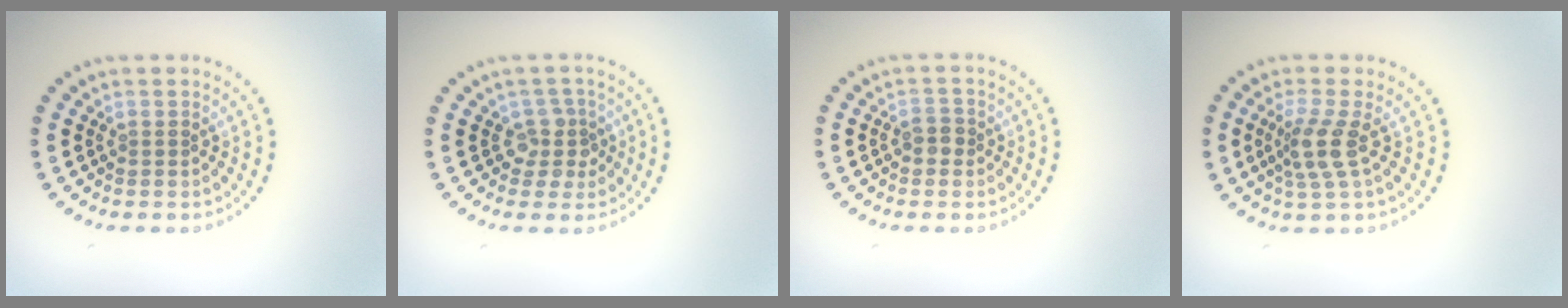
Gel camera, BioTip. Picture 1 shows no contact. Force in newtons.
{"total": 2.4, "press": 1.9, "slide": 1.5}
{"total": 1.5, "press": 1.4, "slide": 0.3}
{"total": 3.0, "press": 2.3, "slide": 1.9}